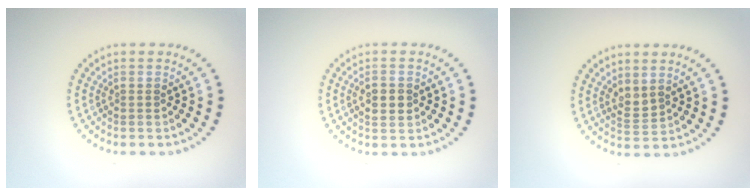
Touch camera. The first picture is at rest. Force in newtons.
{"total": 1.9, "press": 1.9, "slide": 0.0}
{"total": 1.4, "press": 1.2, "slide": 0.8}